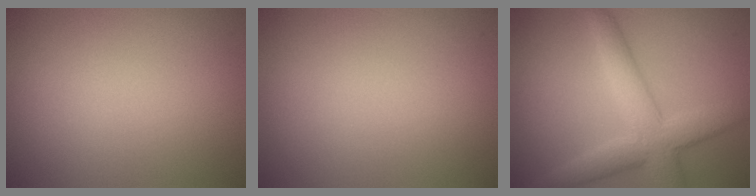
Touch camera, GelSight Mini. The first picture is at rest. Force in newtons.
{"total": 0.0}
{"total": 5.8, "press": 5.8, "slide": 0.4}